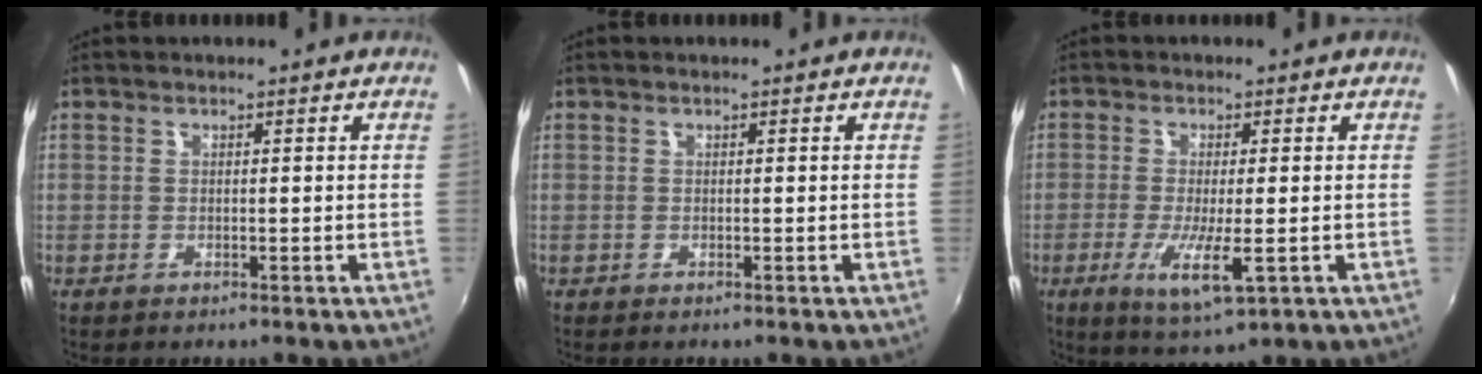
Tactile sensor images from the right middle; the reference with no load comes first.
{"total": 0.0}
{"total": 7.4, "force": [-2.4, 1.3, 6.9], "torque": [-0.142, -0.021, -0.042]}